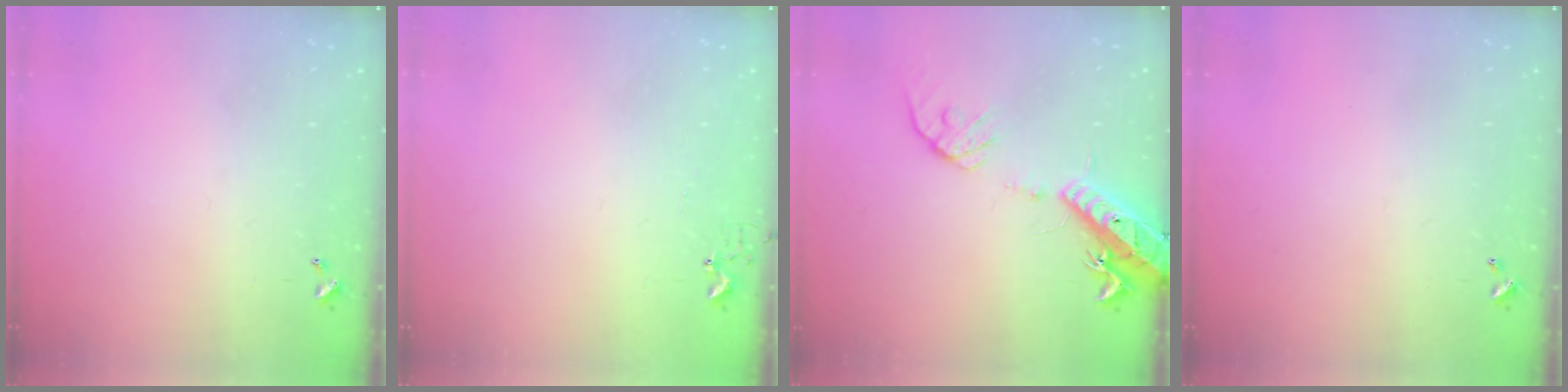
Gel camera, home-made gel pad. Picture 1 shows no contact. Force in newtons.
{"total": 2.7, "press": 2.7, "slide": 0.3}
{"total": 16.0, "press": 15.7, "slide": 3.3}
{"total": 0.0}